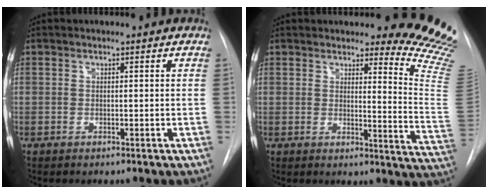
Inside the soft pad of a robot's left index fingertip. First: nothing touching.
{"total": 12.8, "force": [12.1, -0.4, 4.0], "torque": [-0.039, -0.144, 0.113]}